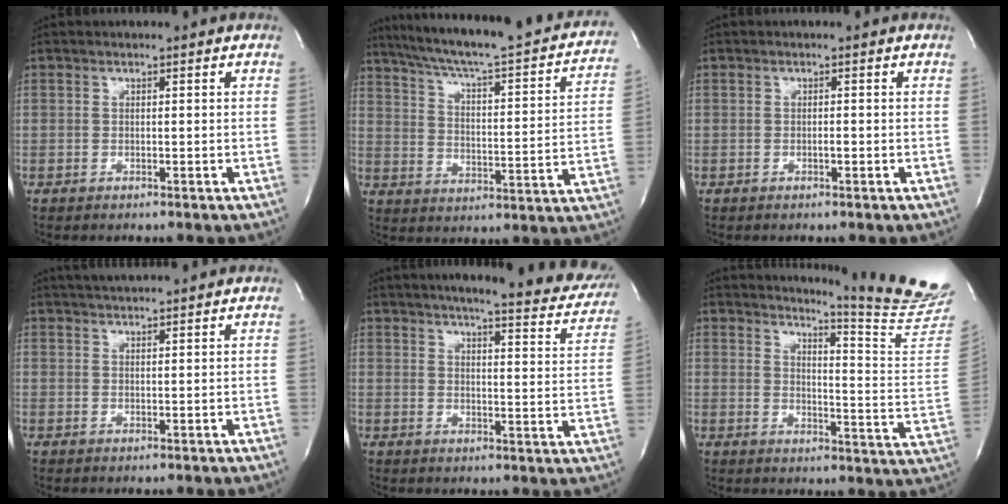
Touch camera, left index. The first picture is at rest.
{"total": 27.4, "force": [23.4, 3.6, 13.8], "torque": [-0.209, -0.032, 0.298]}
{"total": 0.7, "force": [-0.6, 0.0, 0.4], "torque": [-0.005, -0.003, -0.012]}
{"total": 6.6, "force": [6.0, 0.1, 2.7], "torque": [-0.046, 0.027, 0.084]}
{"total": 20.0, "force": [17.2, 2.8, 9.9], "torque": [-0.125, -0.039, 0.192]}
{"total": 15.8, "force": [15.1, -2.5, 4.1], "torque": [-0.065, -0.148, 0.172]}